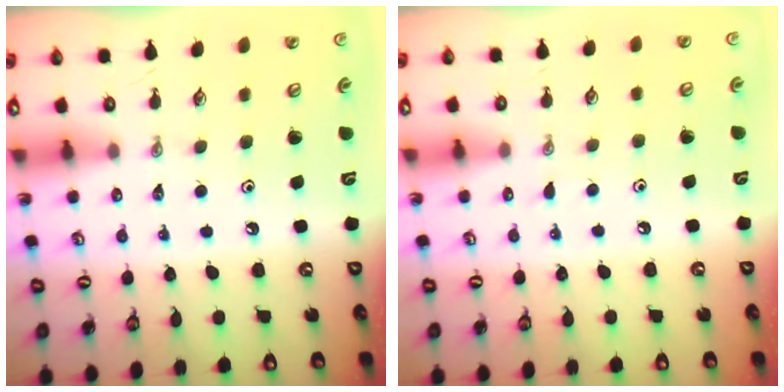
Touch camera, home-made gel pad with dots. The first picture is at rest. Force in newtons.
{"total": 3.9, "press": 3.9, "slide": 0.2}